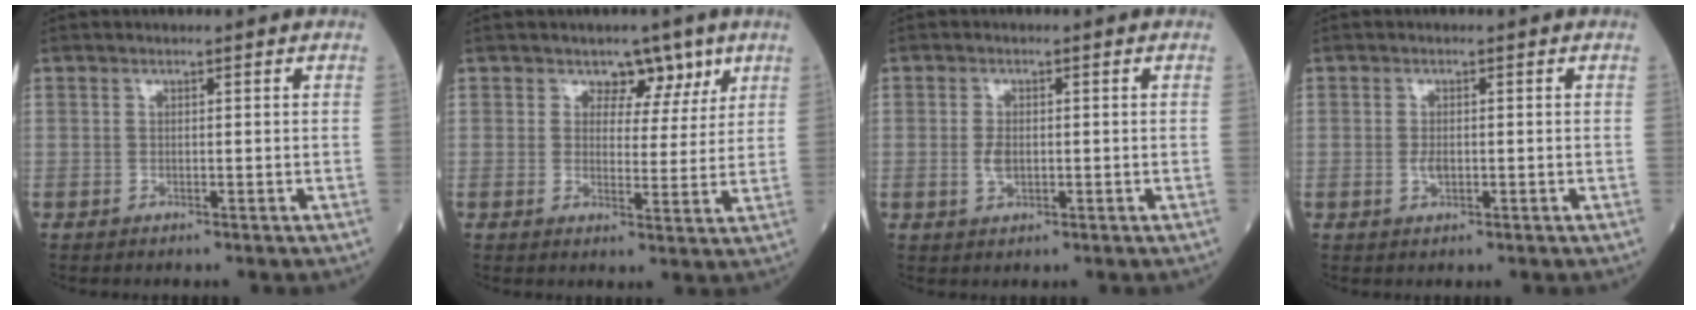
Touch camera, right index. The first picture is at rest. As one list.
[{"total": 4.8, "force": [3.0, 3.2, 1.8], "torque": [-0.008, 0.001, 0.040]}, {"total": 2.4, "force": [-0.3, 1.3, 2.1], "torque": [-0.047, -0.002, -0.004]}, {"total": 1.6, "force": [-0.3, 0.8, 1.4], "torque": [-0.030, -0.001, -0.003]}]